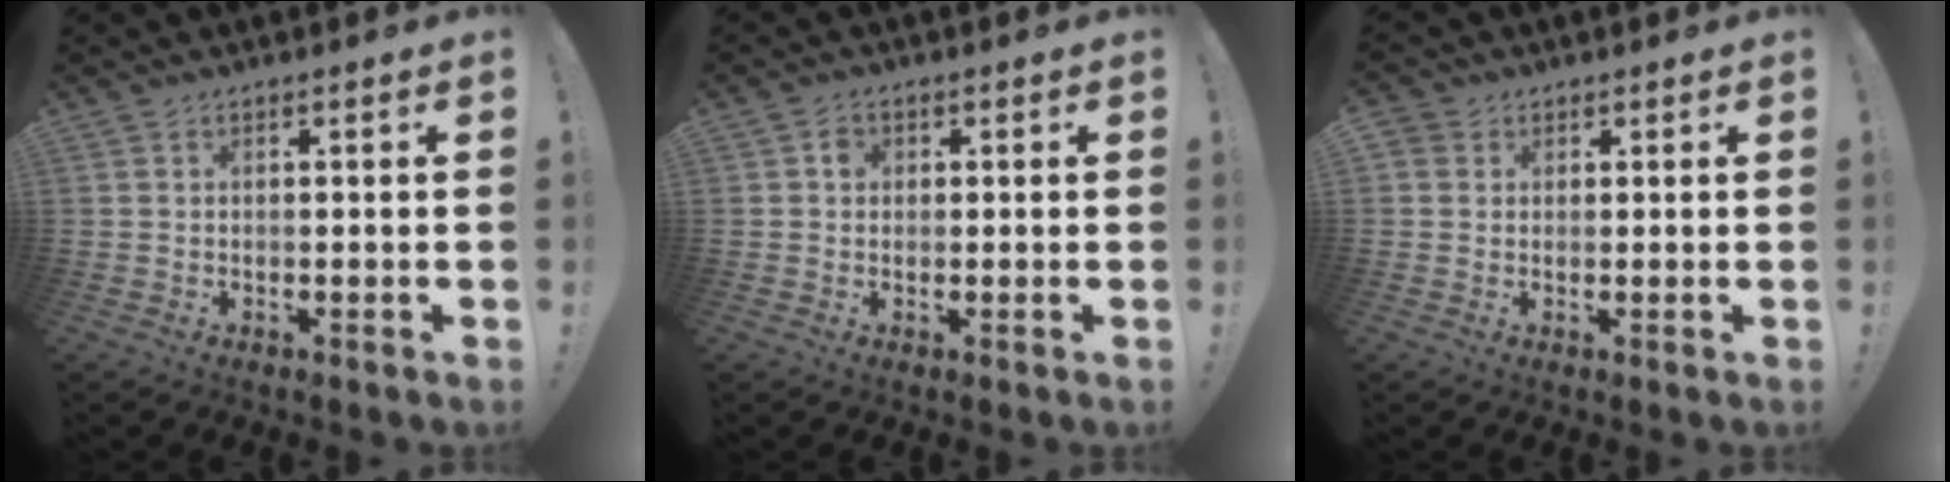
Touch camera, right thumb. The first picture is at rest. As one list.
[{"total": 2.1, "force": [0.0, 1.8, 1.1], "torque": [-0.008, 0.002, -0.005]}, {"total": 2.6, "force": [1.0, 2.3, 0.7], "torque": [-0.018, 0.003, 0.019]}]